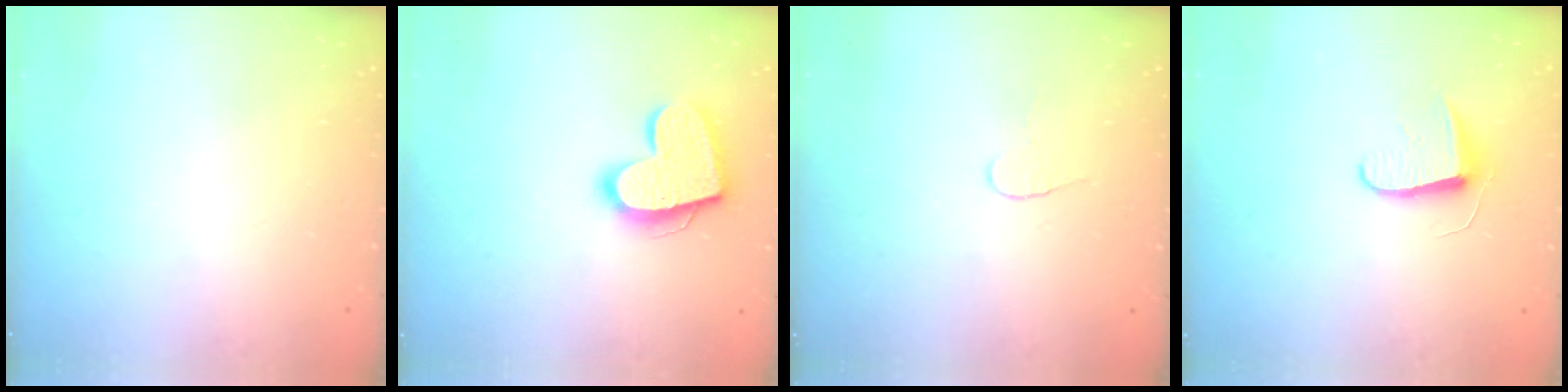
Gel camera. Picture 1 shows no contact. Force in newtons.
{"total": 16.5, "press": 16.4, "slide": 1.2}
{"total": 3.7, "press": 3.7, "slide": 0.4}
{"total": 7.1, "press": 7.1, "slide": 0.7}